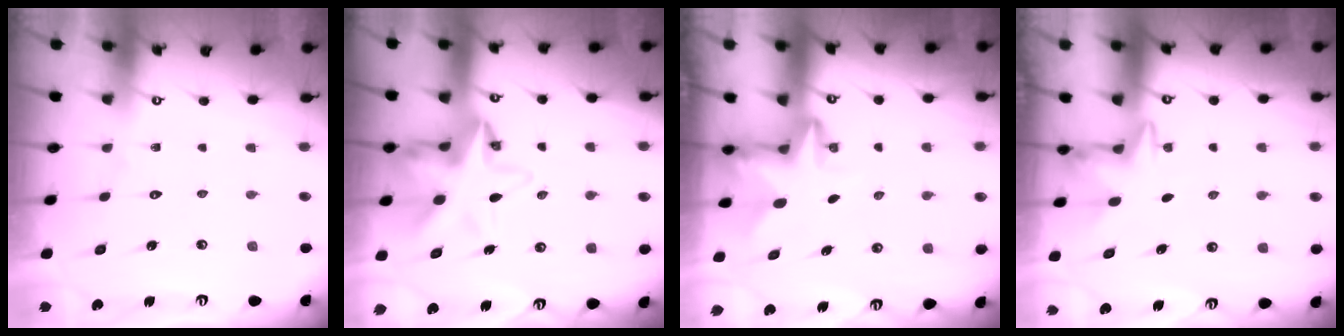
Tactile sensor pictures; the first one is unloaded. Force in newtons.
{"total": 13.0, "press": 12.9, "slide": 1.9}
{"total": 2.5, "press": 2.5, "slide": 0.5}
{"total": 3.1, "press": 3.0, "slide": 0.7}